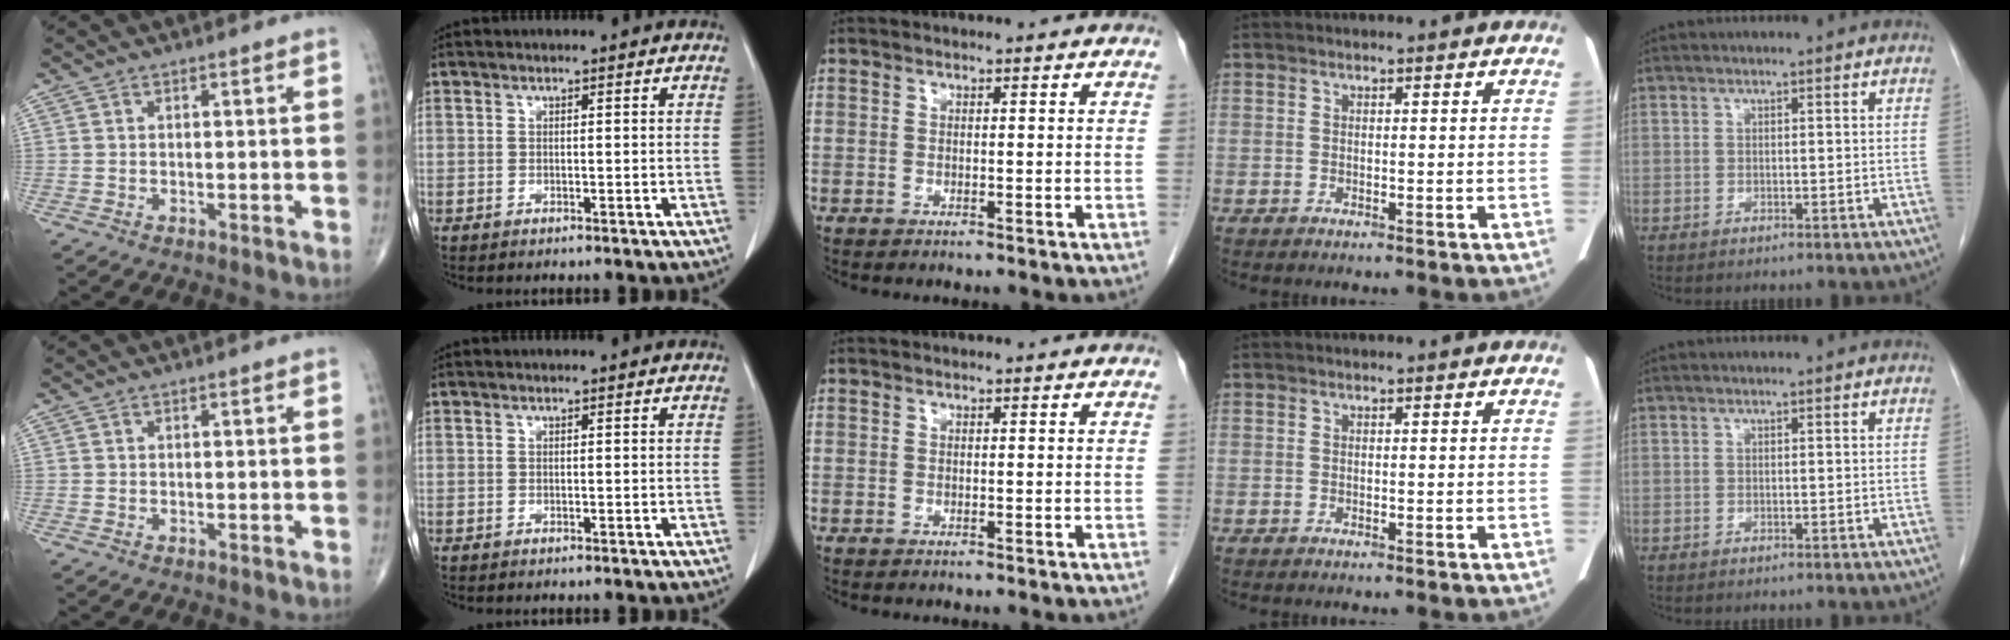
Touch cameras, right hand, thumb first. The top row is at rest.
{}